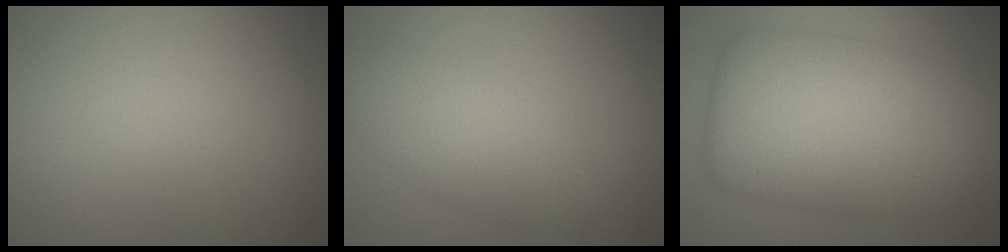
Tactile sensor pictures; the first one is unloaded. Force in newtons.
{"total": 3.8, "press": 3.8, "slide": 0.2}
{"total": 12.2, "press": 12.2, "slide": 0.2}